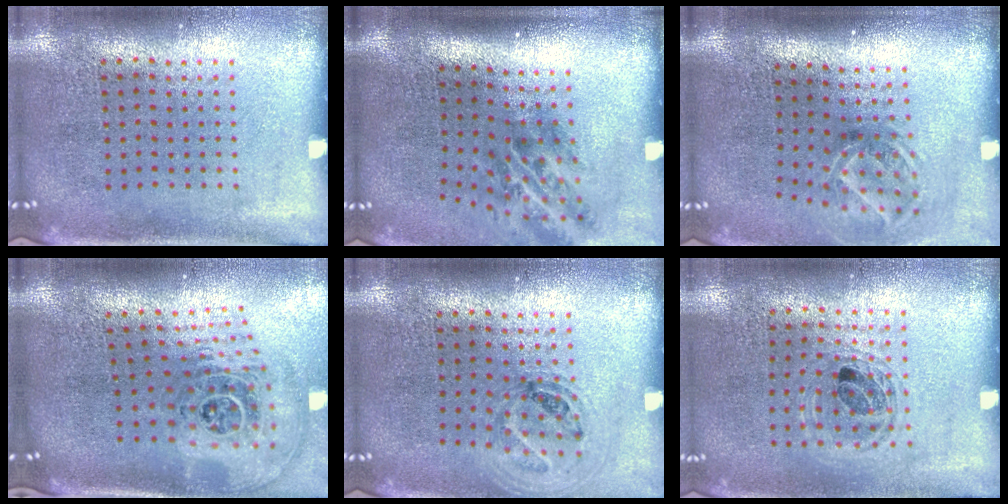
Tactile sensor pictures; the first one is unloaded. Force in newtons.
{"total": 2.1, "press": 1.3, "slide": 1.7}
{"total": 1.9, "press": 1.3, "slide": 1.4}
{"total": 2.4, "press": 1.6, "slide": 1.7}
{"total": 1.0, "press": 1.0, "slide": 0.2}
{"total": 1.1, "press": 1.0, "slide": 0.3}